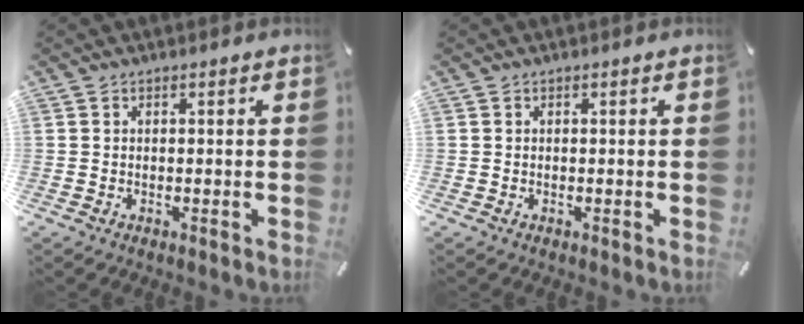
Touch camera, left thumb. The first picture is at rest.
{"total": 0.0}